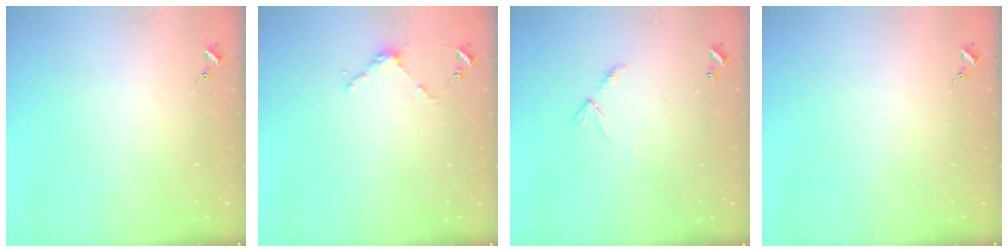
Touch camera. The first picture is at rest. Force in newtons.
{"total": 3.9, "press": 3.9, "slide": 0.2}
{"total": 6.1, "press": 6.0, "slide": 0.6}
{"total": 0.0}